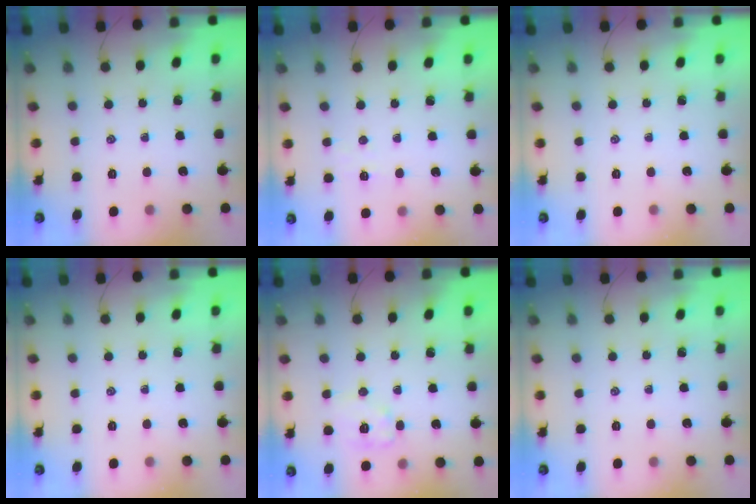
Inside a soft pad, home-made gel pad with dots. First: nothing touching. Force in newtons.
{"total": 2.8, "press": 2.7, "slide": 0.8}
{"total": 0.0}
{"total": 0.0}
{"total": 8.4, "press": 8.4, "slide": 0.4}
{"total": 0.0}